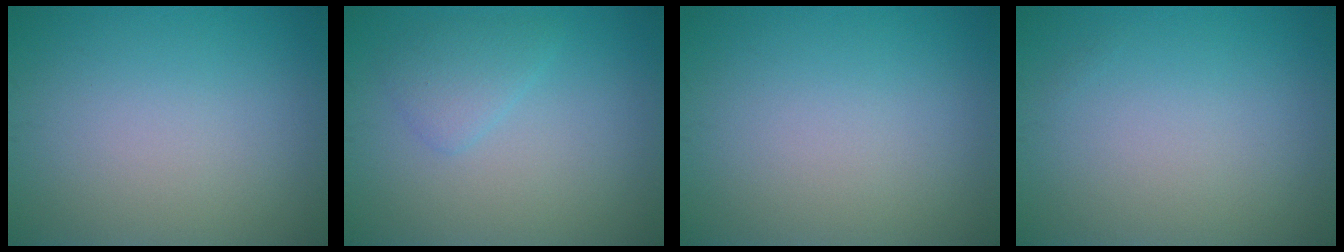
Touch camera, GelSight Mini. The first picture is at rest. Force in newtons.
{"total": 2.0, "press": 2.0, "slide": 0.1}
{"total": 0.0}
{"total": 0.0}